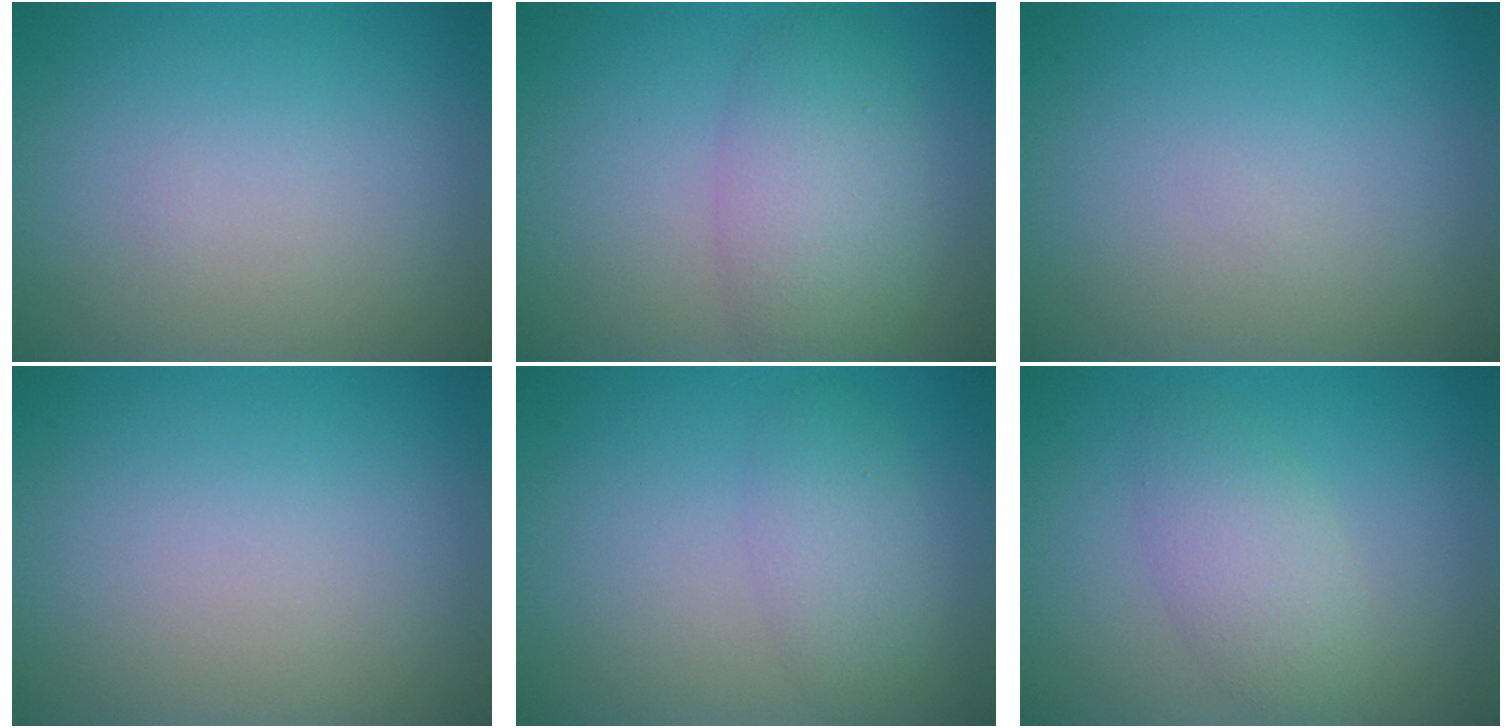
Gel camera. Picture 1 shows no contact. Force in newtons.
{"total": 5.1, "press": 5.1, "slide": 0.4}
{"total": 0.0}
{"total": 0.0}
{"total": 2.8, "press": 2.8, "slide": 0.1}
{"total": 3.3, "press": 3.3, "slide": 0.1}